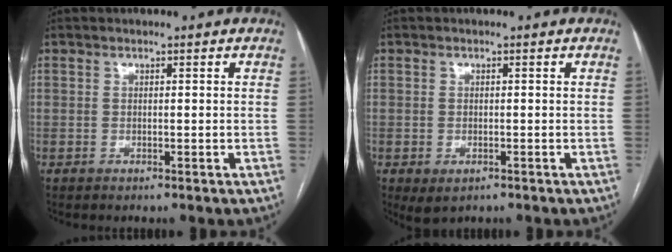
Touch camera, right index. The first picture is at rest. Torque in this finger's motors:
{"motor_torque": [0.64, -0.51, 0.08, 0.00]}